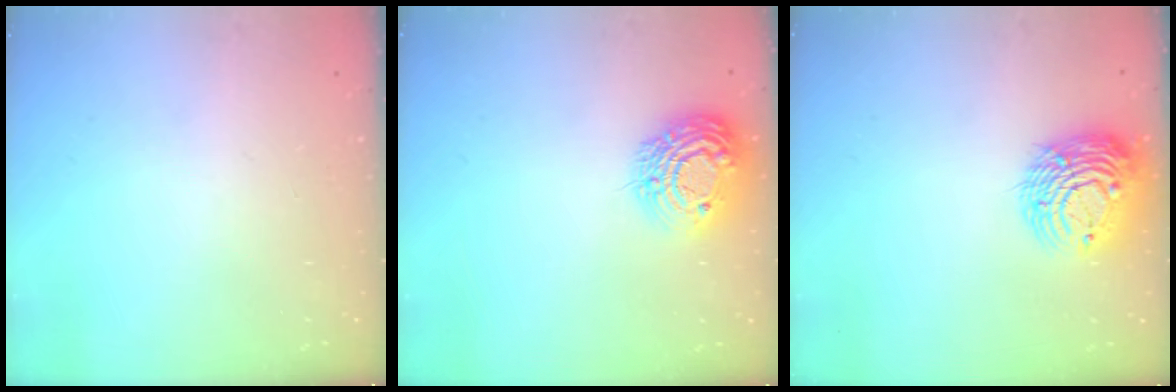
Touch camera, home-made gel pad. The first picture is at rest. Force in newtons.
{"total": 14.0, "press": 14.0, "slide": 1.0}
{"total": 12.1, "press": 12.0, "slide": 1.5}